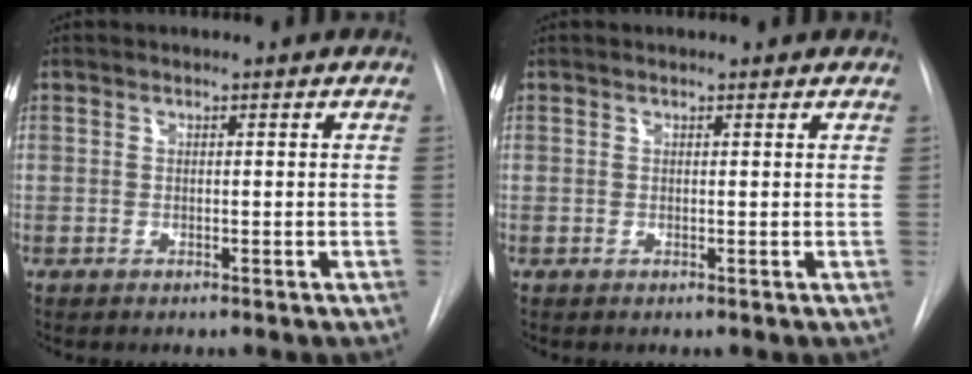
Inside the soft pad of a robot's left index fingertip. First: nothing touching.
{"total": 2.1, "force": [2.0, 0.4, 0.5], "torque": [-0.013, 0.018, 0.019]}